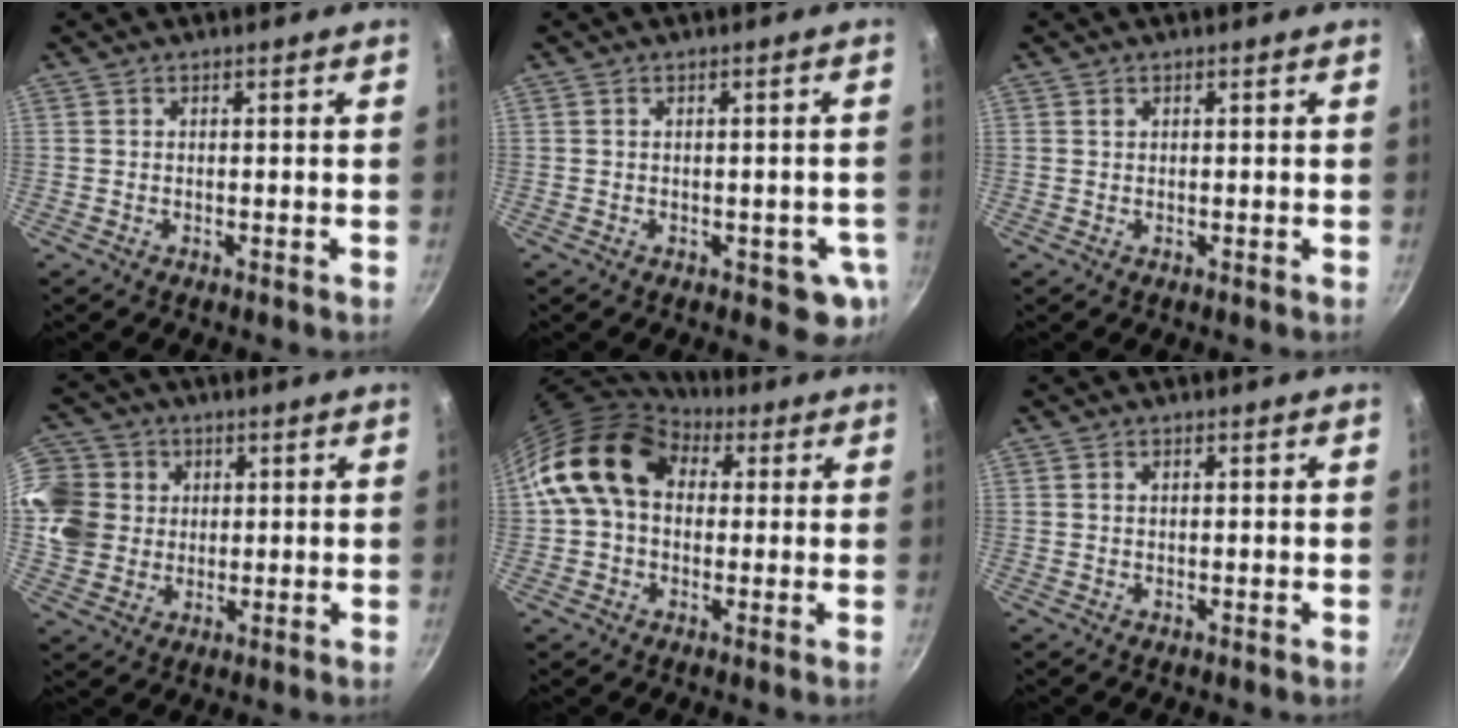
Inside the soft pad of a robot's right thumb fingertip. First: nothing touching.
{"total": 4.8, "force": [-1.0, 2.7, 3.8], "torque": [-0.020, 0.006, -0.008]}
{"total": 0.5, "force": [0.3, 0.4, 0.2], "torque": [-0.003, 0.000, 0.006]}
{"total": 13.4, "force": [3.4, 11.8, 5.4], "torque": [-0.093, 0.000, 0.064]}
{"total": 14.5, "force": [4.2, 10.6, 9.0], "torque": [-0.128, 0.017, 0.060]}
{"total": 0.8, "force": [0.3, 0.5, 0.5], "torque": [-0.008, 0.003, 0.004]}